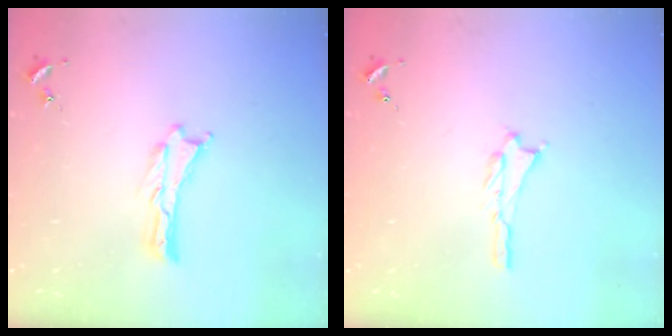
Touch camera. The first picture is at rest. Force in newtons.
{"total": 0.7, "press": 0.7, "slide": 0.1}